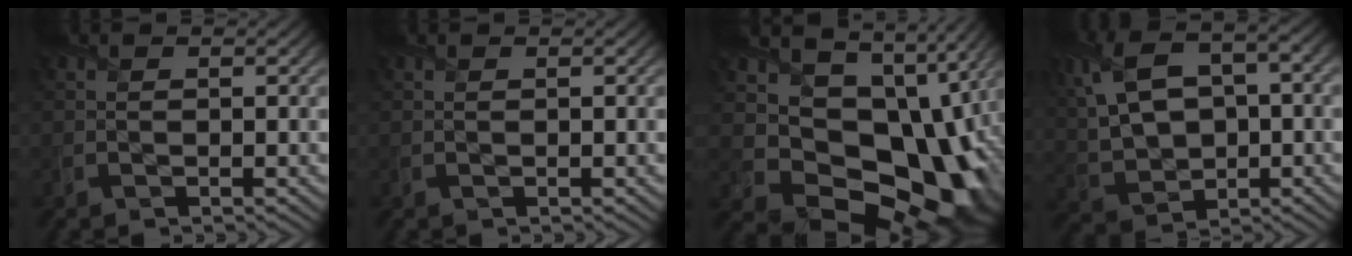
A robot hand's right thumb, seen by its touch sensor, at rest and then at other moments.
{"total": 0.0}
{"total": 17.8, "force": [0.7, 13.6, 11.4], "torque": [-0.191, -0.050, 0.060]}
{"total": 14.0, "force": [3.1, 8.8, 10.4], "torque": [-0.259, 0.008, 0.075]}